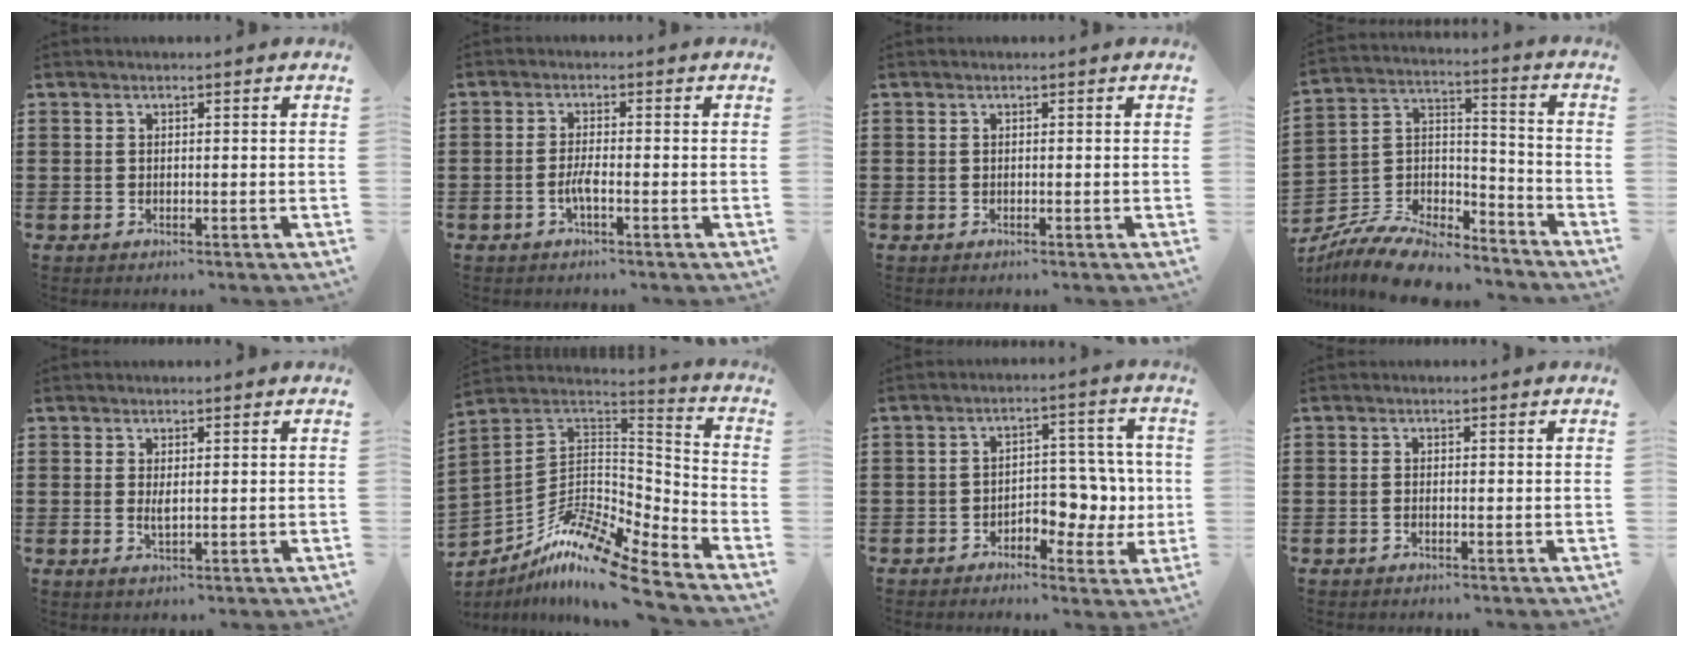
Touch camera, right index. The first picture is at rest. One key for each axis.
{"total": 2.6, "fx": -1.2, "fy": 0.2, "fz": 2.3, "tx": -0.049, "ty": -0.006, "tz": -0.023}
{"total": 0.0}
{"total": 9.4, "fx": -8.5, "fy": 2.5, "fz": 3.0, "tx": -0.066, "ty": 0.016, "tz": -0.169}
{"total": 1.8, "fx": 0.2, "fy": 0.4, "fz": 1.8, "tx": -0.035, "ty": -0.002, "tz": 0.004}
{"total": 12.1, "fx": -9.4, "fy": 2.6, "fz": 7.2, "tx": -0.151, "ty": 0.010, "tz": -0.186}
{"total": 5.6, "fx": -1.6, "fy": 4.0, "fz": 3.6, "tx": -0.056, "ty": 0.008, "tz": -0.034}
{"total": 0.6, "fx": -0.4, "fy": -0.1, "fz": 0.4, "tx": -0.009, "ty": -0.006, "tz": -0.007}